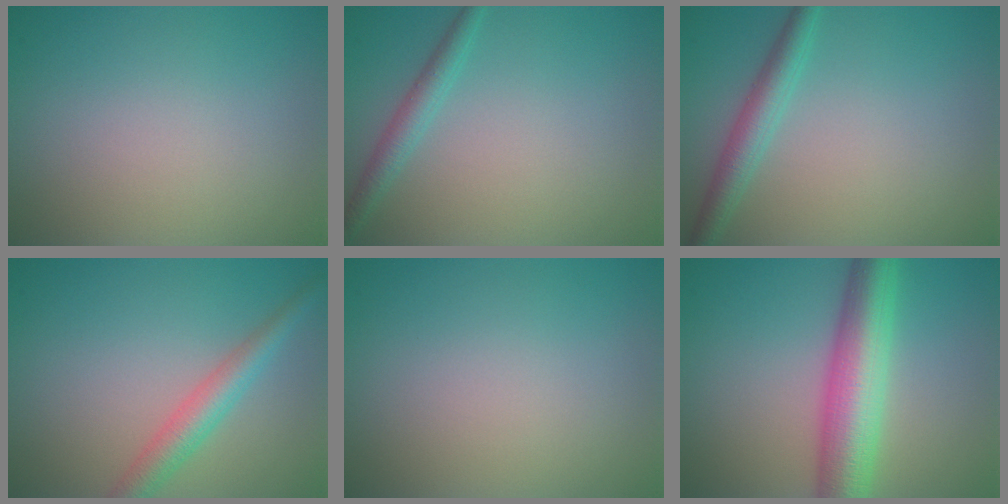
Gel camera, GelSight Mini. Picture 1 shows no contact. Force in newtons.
{"total": 1.9, "press": 1.9, "slide": 0.1}
{"total": 2.8, "press": 2.8, "slide": 0.1}
{"total": 3.4, "press": 3.4, "slide": 0.1}
{"total": 0.0}
{"total": 7.8, "press": 7.8, "slide": 0.1}